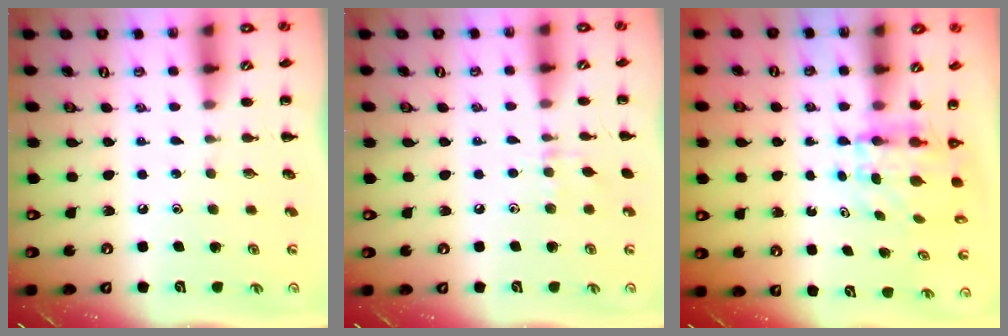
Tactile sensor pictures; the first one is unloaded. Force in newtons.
{"total": 6.2, "press": 5.9, "slide": 2.0}
{"total": 4.5, "press": 4.4, "slide": 0.6}